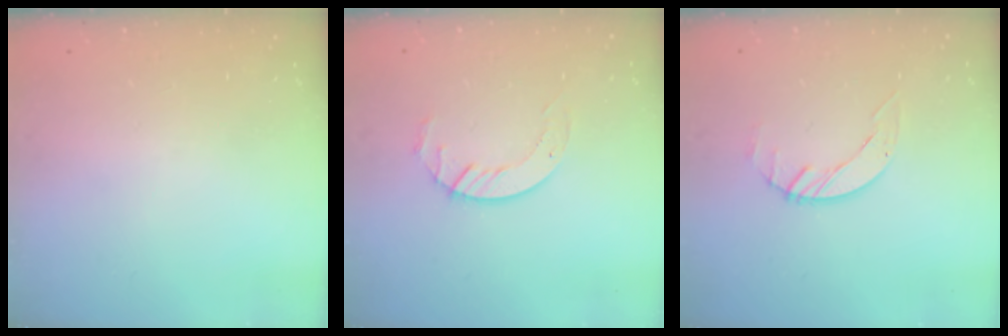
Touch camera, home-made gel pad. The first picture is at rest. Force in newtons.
{"total": 5.7, "press": 5.7, "slide": 0.4}
{"total": 2.6, "press": 2.6, "slide": 0.3}